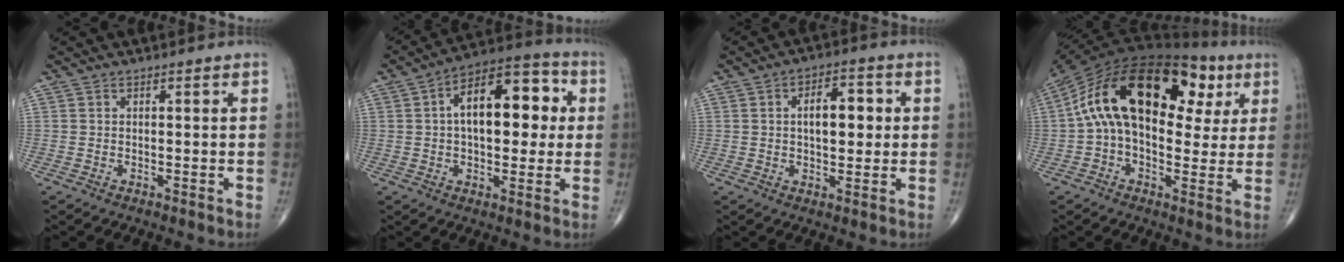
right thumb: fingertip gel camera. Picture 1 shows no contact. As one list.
[{"total": 16.8, "force": [2.6, 8.8, 14.1], "torque": [-0.182, 0.027, 0.032]}, {"total": 8.3, "force": [1.1, 4.4, 6.9], "torque": [-0.083, 0.008, 0.015]}, {"total": 24.7, "force": [6.3, 13.8, 19.5], "torque": [-0.323, 0.051, 0.092]}]